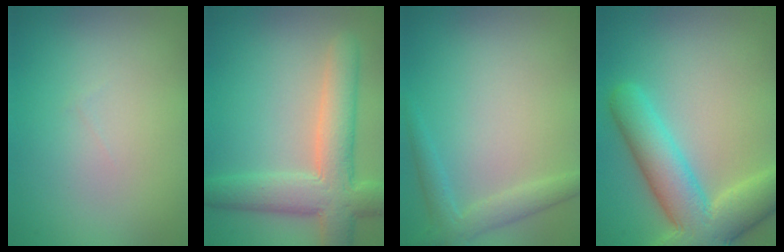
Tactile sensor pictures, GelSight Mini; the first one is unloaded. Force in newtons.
{"total": 6.9, "press": 6.9, "slide": 0.7}
{"total": 2.4, "press": 2.4, "slide": 0.2}
{"total": 8.7, "press": 8.7, "slide": 0.6}